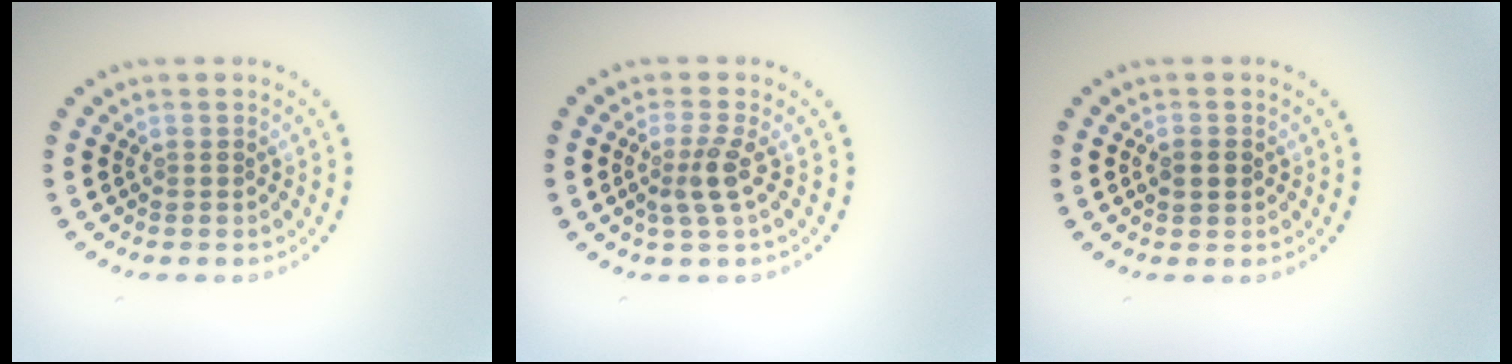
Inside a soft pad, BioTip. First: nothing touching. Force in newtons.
{"total": 2.4, "press": 1.8, "slide": 1.6}
{"total": 2.2, "press": 2.2, "slide": 0.2}